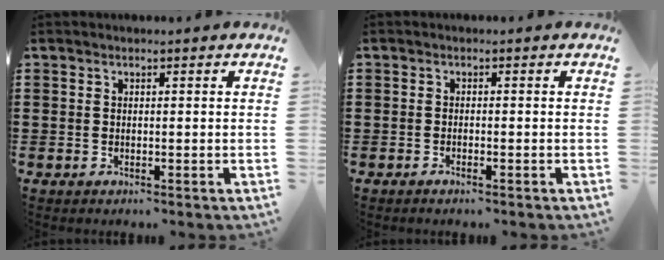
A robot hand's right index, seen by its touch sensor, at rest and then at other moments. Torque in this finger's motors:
{"motor_torque": [-0.03, -0.06, -0.02, 0.02]}